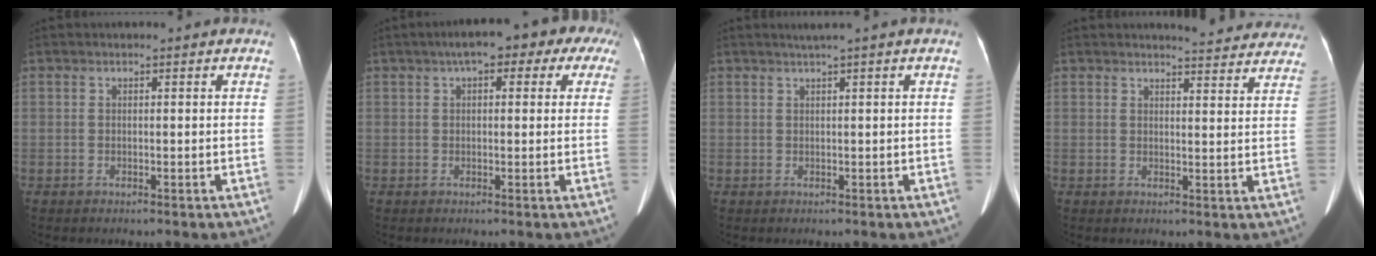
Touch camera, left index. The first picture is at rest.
{"total": 10.2, "force": [5.5, 4.3, 7.4], "torque": [-0.080, 0.052, 0.063]}
{"total": 1.4, "force": [0.9, -0.5, 0.9], "torque": [-0.022, -0.003, 0.024]}
{"total": 10.4, "force": [10.1, 1.9, 1.7], "torque": [-0.001, -0.018, 0.096]}